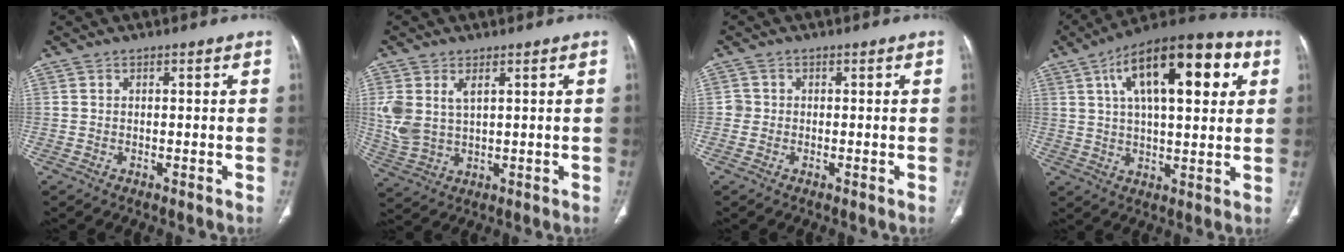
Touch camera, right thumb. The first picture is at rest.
{"total": 7.8, "force": [2.4, 4.5, 5.9], "torque": [-0.136, -0.005, 0.062]}
{"total": 1.6, "force": [-0.1, 1.6, 0.2], "torque": [0.007, 0.006, -0.004]}
{"total": 21.9, "force": [7.6, 9.1, 18.4], "torque": [-0.268, 0.008, 0.113]}